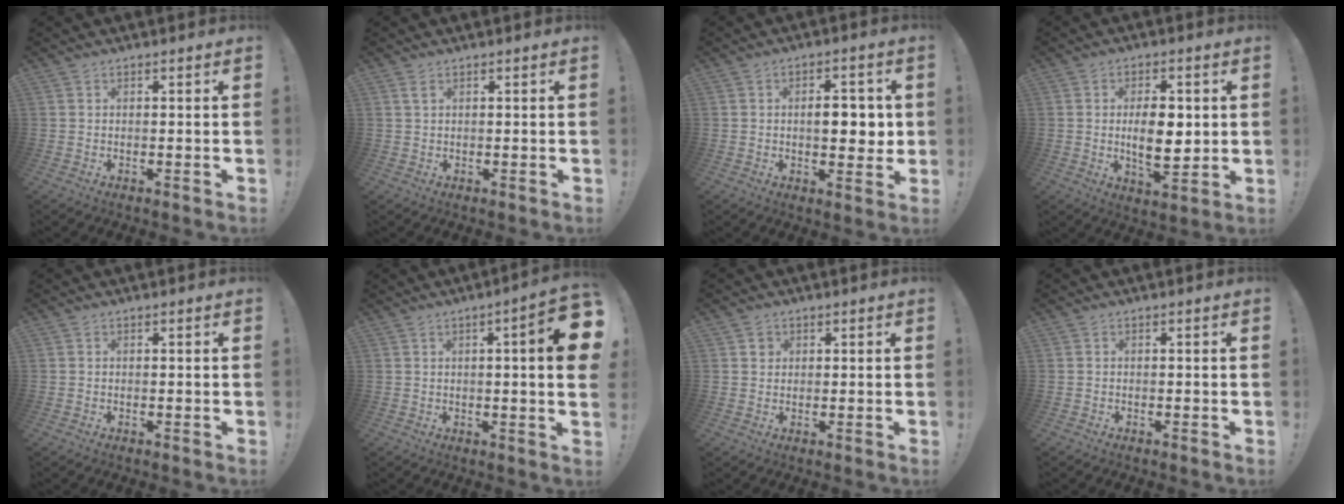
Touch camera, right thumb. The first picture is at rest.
{"total": 1.7, "force": [0.9, 0.5, 1.3], "torque": [-0.022, -0.001, 0.014]}
{"total": 7.0, "force": [0.2, 3.4, 6.1], "torque": [-0.081, 0.001, -0.002]}
{"total": 10.5, "force": [0.5, 5.2, 9.1], "torque": [-0.142, -0.011, 0.003]}
{"total": 0.0}
{"total": 9.5, "force": [1.4, 0.5, 9.4], "torque": [-0.127, -0.012, 0.020]}
{"total": 2.0, "force": [0.7, 1.8, 0.5], "torque": [0.003, -0.001, 0.010]}
{"total": 0.5, "force": [-0.5, 0.1, -0.1], "torque": [0.002, 0.000, -0.009]}